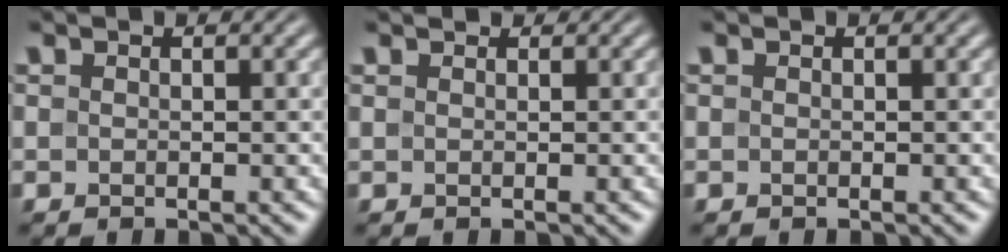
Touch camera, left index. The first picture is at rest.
{"total": 1.1, "force": [1.0, 0.3, 0.3], "torque": [-0.012, -0.002, 0.008]}
{"total": 0.0}